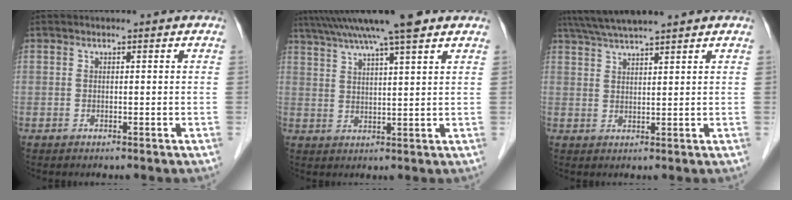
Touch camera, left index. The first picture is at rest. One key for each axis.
{"total": 12.7, "fx": 10.0, "fy": 0.1, "fz": 7.7, "tx": -0.135, "ty": 0.033, "tz": 0.151}
{"total": 7.5, "fx": 6.6, "fy": -0.4, "fz": 3.6, "tx": -0.063, "ty": 0.031, "tz": 0.111}